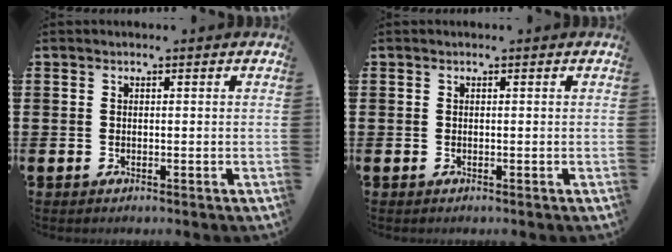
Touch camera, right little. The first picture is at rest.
{"total": 0.0}